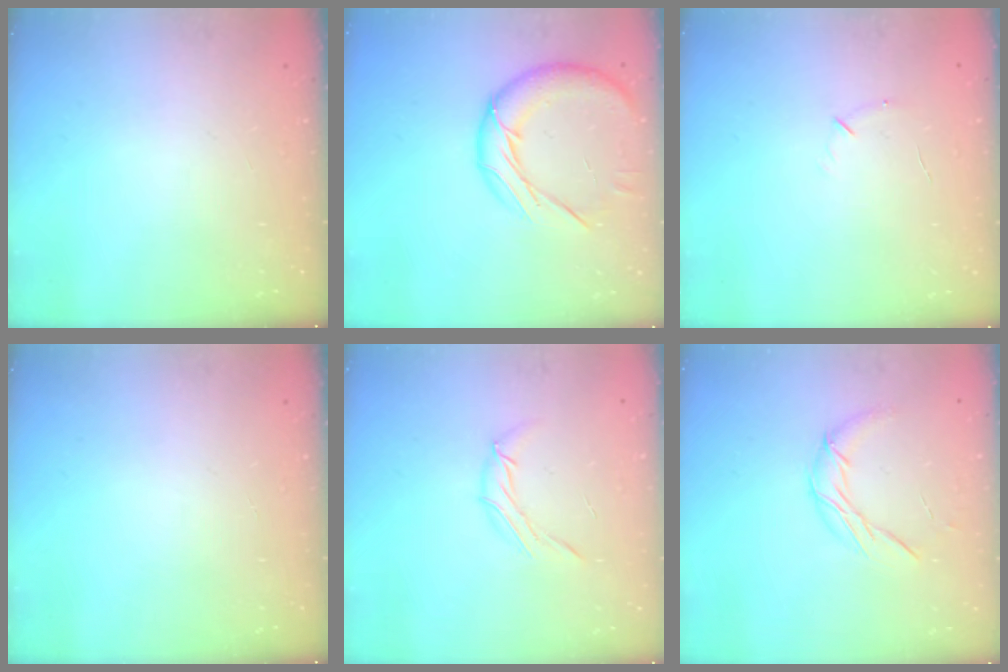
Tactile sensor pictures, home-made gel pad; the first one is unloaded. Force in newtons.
{"total": 14.2, "press": 14.2, "slide": 0.8}
{"total": 4.3, "press": 4.1, "slide": 1.1}
{"total": 0.0}
{"total": 6.6, "press": 6.6, "slide": 0.6}
{"total": 7.9, "press": 7.9, "slide": 0.2}